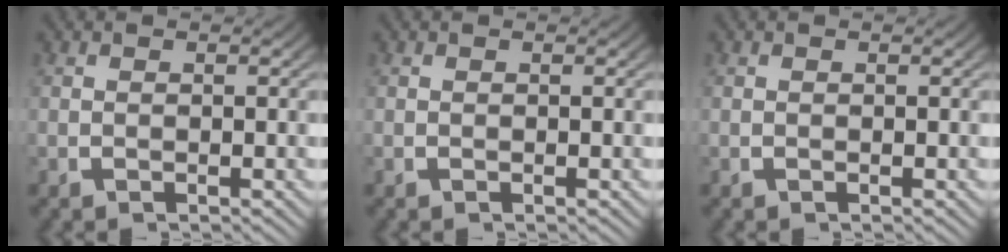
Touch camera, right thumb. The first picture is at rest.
{"total": 0.0}
{"total": 0.0}